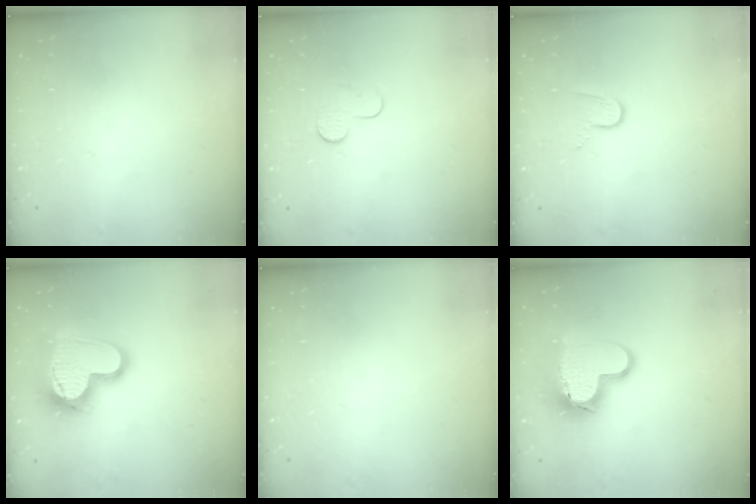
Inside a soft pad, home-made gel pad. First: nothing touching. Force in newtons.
{"total": 6.2, "press": 6.1, "slide": 0.6}
{"total": 6.0, "press": 6.0, "slide": 0.5}
{"total": 17.9, "press": 17.8, "slide": 1.7}
{"total": 0.0}
{"total": 15.0, "press": 14.9, "slide": 1.2}